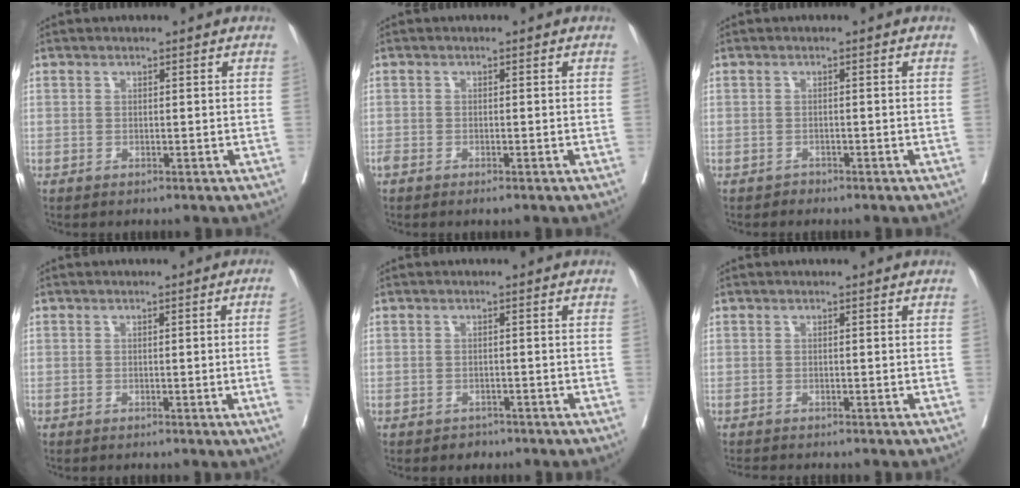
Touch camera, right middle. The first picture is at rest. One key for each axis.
{"total": 1.9, "fx": -1.4, "fy": 0.7, "fz": 1.1, "tx": -0.022, "ty": -0.004, "tz": -0.022}
{"total": 0.6, "fx": -0.5, "fy": 0.3, "fz": -0.1, "tx": 0.000, "ty": 0.000, "tz": -0.012}
{"total": 3.1, "fx": -0.4, "fy": -1.1, "fz": 2.9, "tx": -0.034, "ty": -0.006, "tz": -0.004}
{"total": 1.6, "fx": -1.2, "fy": 1.1, "fz": 0.1, "tx": -0.005, "ty": 0.003, "tz": -0.017}
{"total": 1.6, "fx": -1.5, "fy": 0.0, "fz": 0.4, "tx": -0.008, "ty": -0.004, "tz": -0.022}